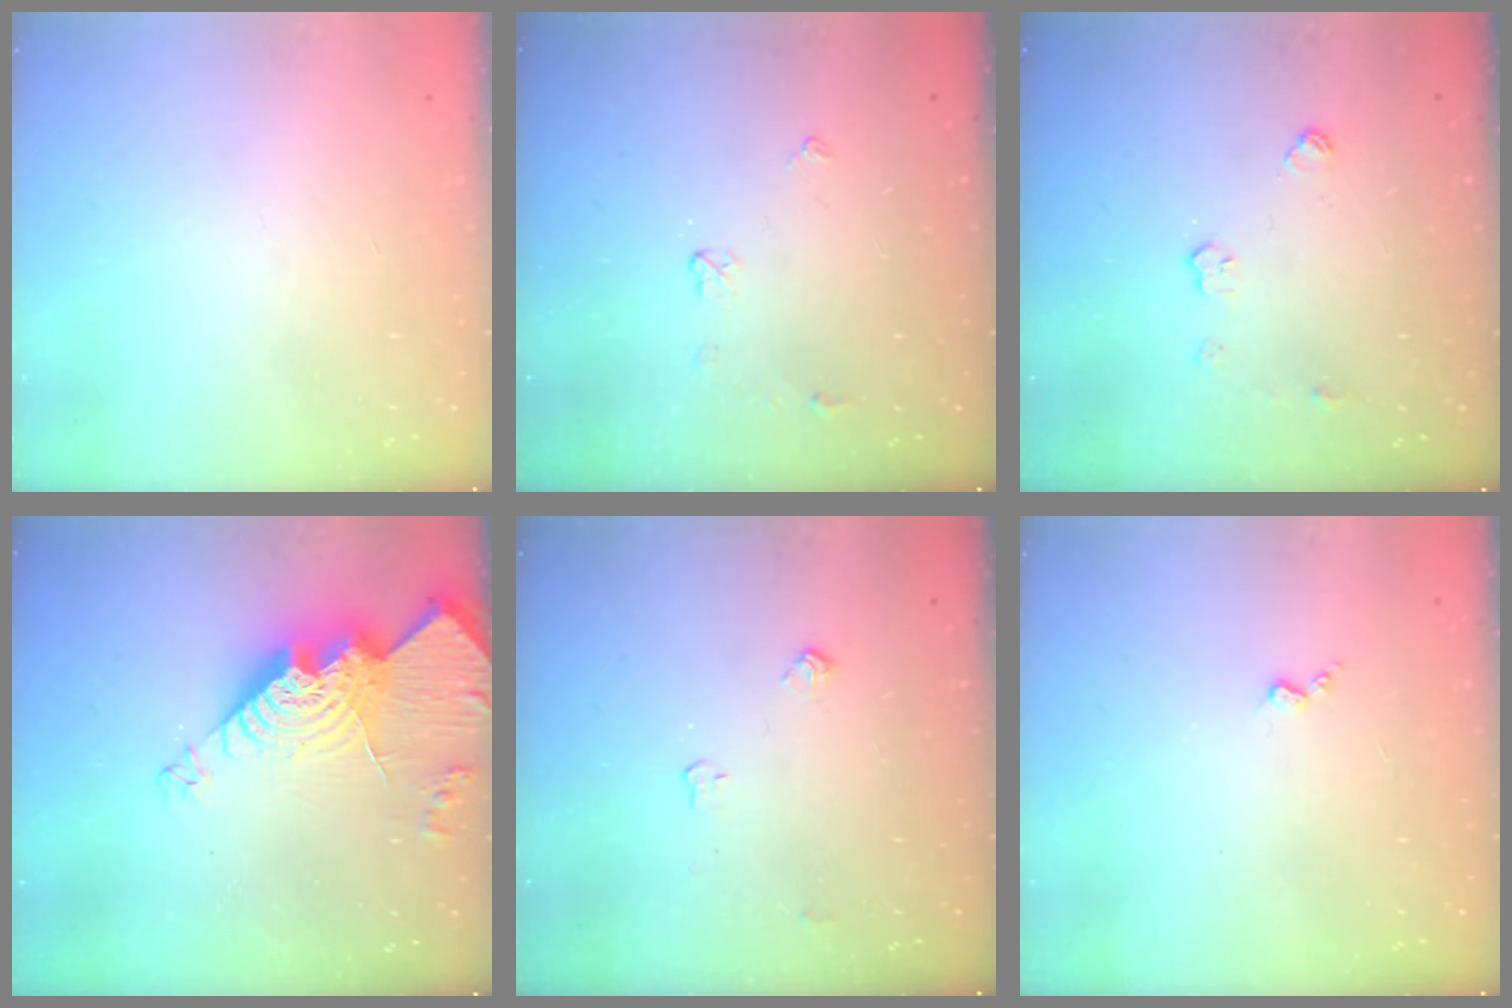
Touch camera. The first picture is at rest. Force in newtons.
{"total": 3.6, "press": 3.5, "slide": 0.6}
{"total": 6.4, "press": 6.4, "slide": 0.2}
{"total": 20.2, "press": 20.1, "slide": 2.1}
{"total": 4.0, "press": 4.0, "slide": 0.6}
{"total": 2.7, "press": 2.6, "slide": 0.4}